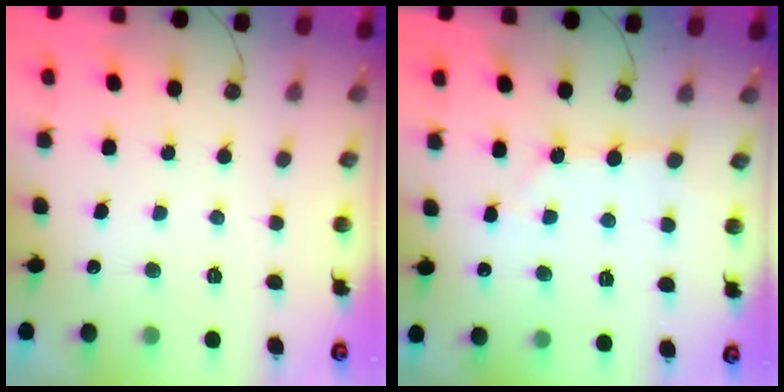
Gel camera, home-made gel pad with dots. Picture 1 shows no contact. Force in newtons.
{"total": 3.5, "press": 3.5, "slide": 0.4}